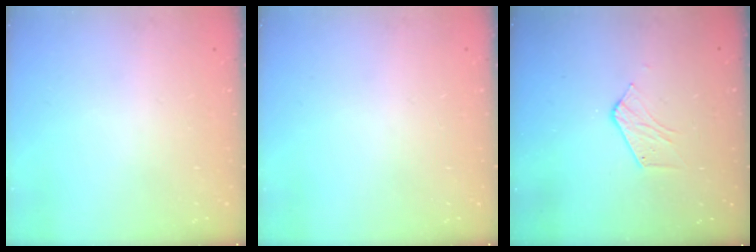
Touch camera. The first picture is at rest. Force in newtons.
{"total": 0.0}
{"total": 5.8, "press": 5.8, "slide": 0.3}